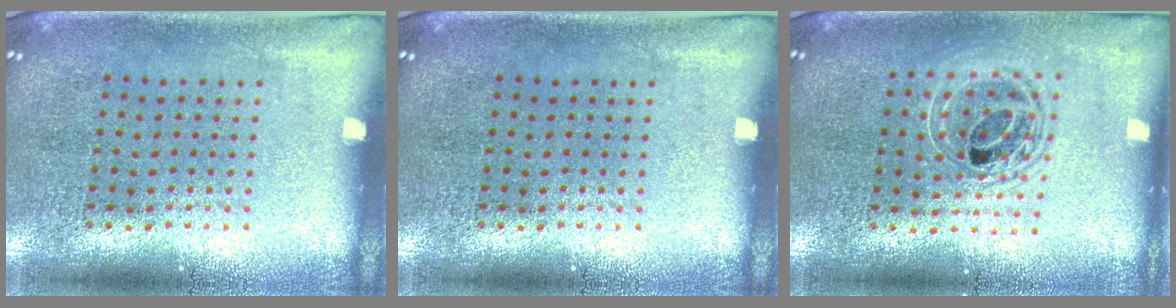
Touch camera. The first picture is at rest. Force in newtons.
{"total": 0.0}
{"total": 1.7, "press": 1.4, "slide": 1.0}